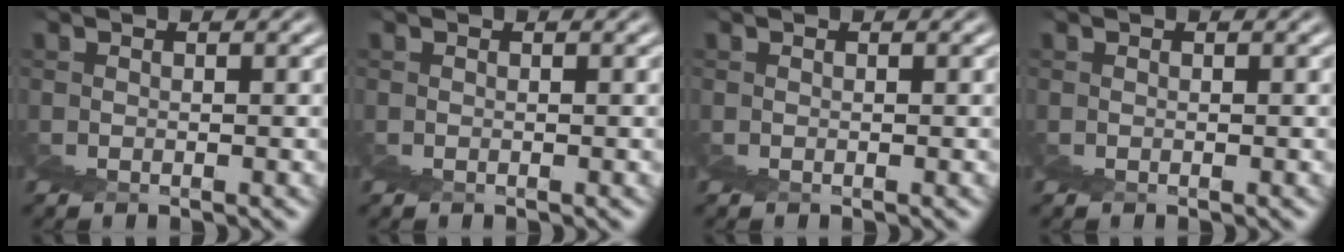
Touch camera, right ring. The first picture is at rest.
{"total": 0.0}
{"total": 0.0}
{"total": 0.0}